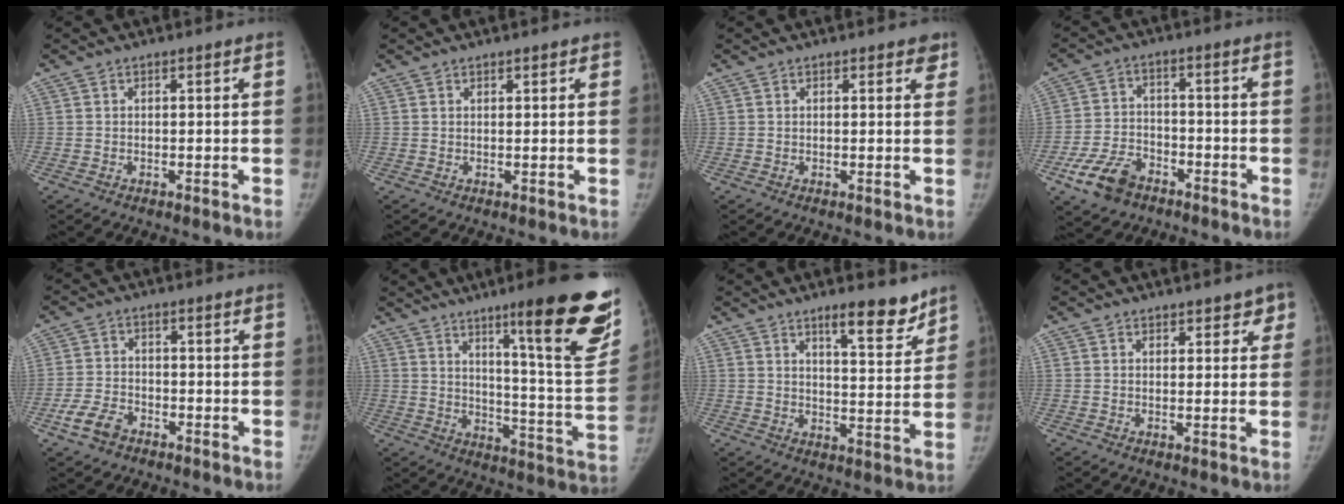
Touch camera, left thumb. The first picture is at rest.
{"total": 1.2, "force": [0.9, 0.6, 0.6], "torque": [-0.002, -0.004, 0.010]}
{"total": 2.1, "force": [1.4, 1.0, 1.2], "torque": [0.004, -0.004, 0.010]}
{"total": 9.3, "force": [-5.6, 5.8, 4.7], "torque": [-0.082, 0.022, -0.102]}
{"total": 5.5, "force": [-3.4, 3.3, 2.8], "torque": [-0.057, 0.017, -0.063]}
{"total": 23.8, "force": [13.8, 3.1, 19.1], "torque": [-0.227, -0.076, 0.204]}
{"total": 9.3, "force": [6.9, 2.4, 5.8], "torque": [-0.059, -0.052, 0.104]}
{"total": 3.7, "force": [2.5, 2.2, 1.6], "torque": [0.020, -0.010, 0.030]}